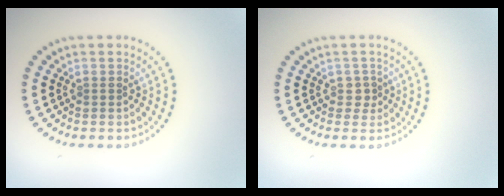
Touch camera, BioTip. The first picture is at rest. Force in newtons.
{"total": 1.0, "press": 0.9, "slide": 0.4}